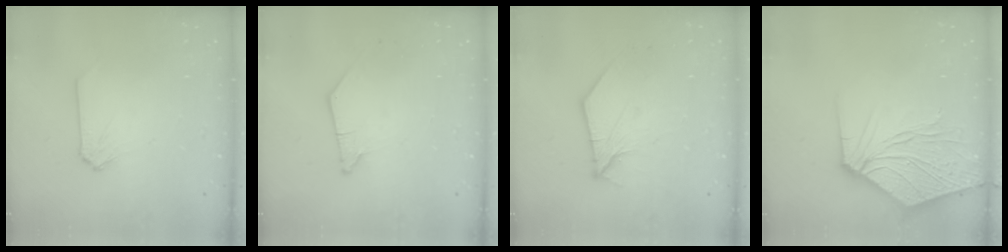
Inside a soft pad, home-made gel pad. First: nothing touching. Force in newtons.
{"total": 0.7, "press": 0.7, "slide": 0.2}
{"total": 7.5, "press": 7.3, "slide": 1.6}
{"total": 10.9, "press": 10.7, "slide": 2.0}